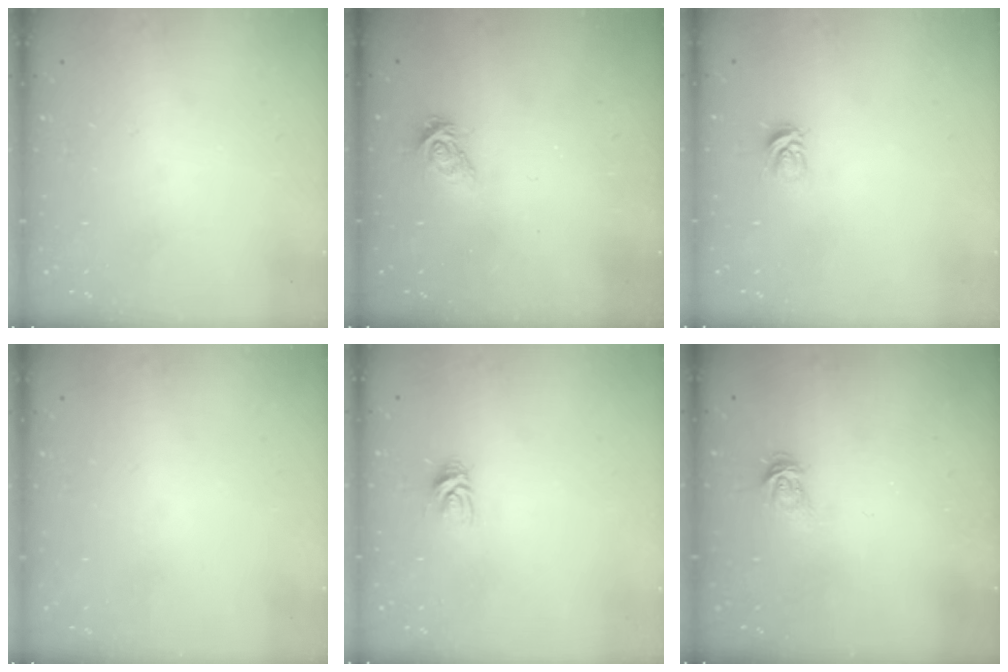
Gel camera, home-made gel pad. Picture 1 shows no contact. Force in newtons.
{"total": 6.2, "press": 6.2, "slide": 0.9}
{"total": 5.0, "press": 5.0, "slide": 0.5}
{"total": 0.0}
{"total": 5.0, "press": 4.9, "slide": 0.8}
{"total": 4.4, "press": 4.4, "slide": 0.5}